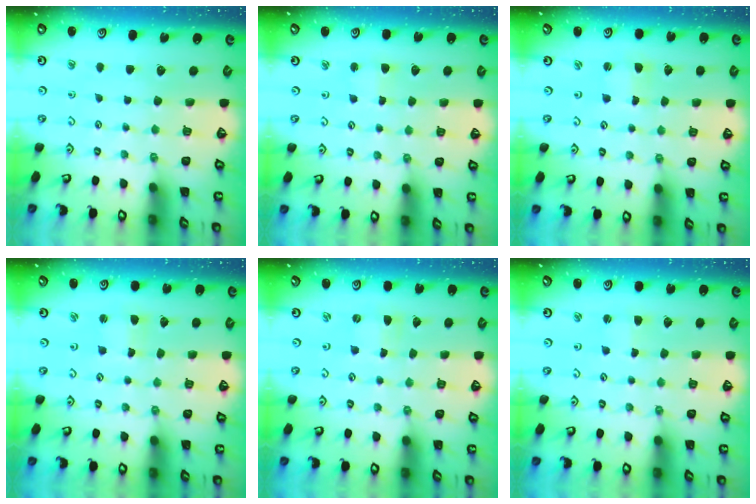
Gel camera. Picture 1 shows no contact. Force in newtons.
{"total": 2.2, "press": 2.2, "slide": 0.2}
{"total": 1.1, "press": 1.1, "slide": 0.2}
{"total": 1.0, "press": 1.0, "slide": 0.1}
{"total": 0.0}
{"total": 1.9, "press": 1.8, "slide": 0.4}